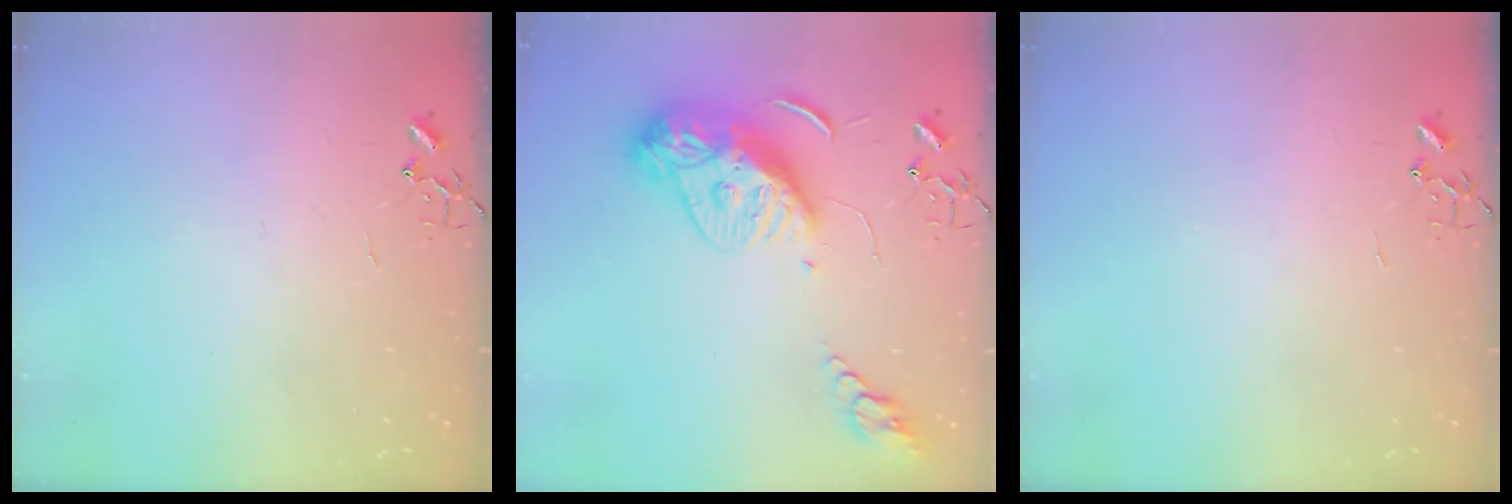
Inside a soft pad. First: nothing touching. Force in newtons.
{"total": 14.4, "press": 14.4, "slide": 1.3}
{"total": 0.0}